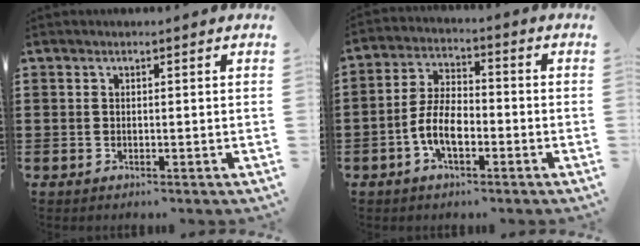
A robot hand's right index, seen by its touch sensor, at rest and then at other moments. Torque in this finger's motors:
{"motor_torque": [1.18, 0.95, 0.25, 0.18]}